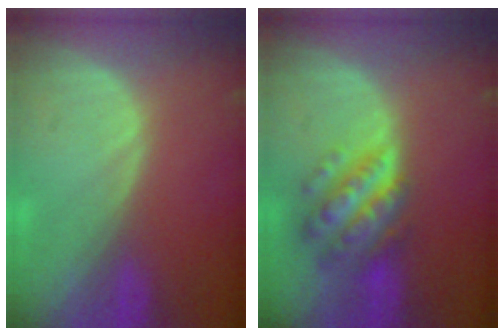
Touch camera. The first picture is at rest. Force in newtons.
{"total": 7.7, "press": 7.7, "slide": 0.5}